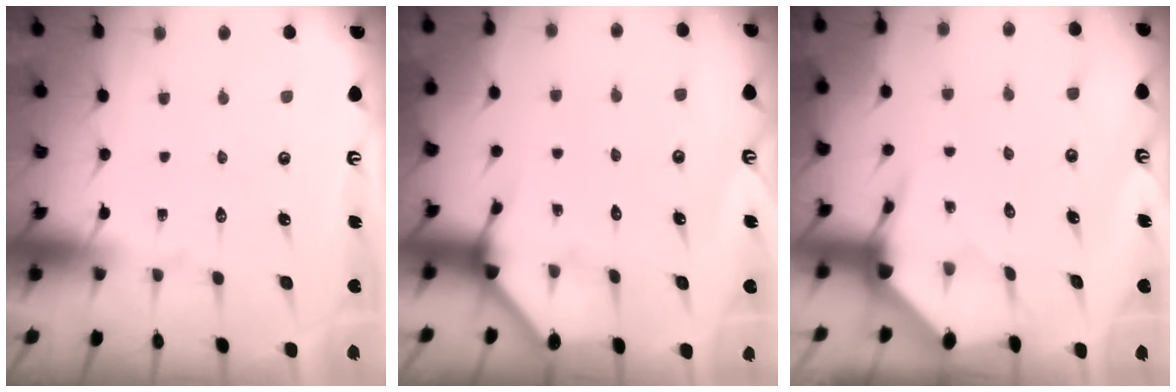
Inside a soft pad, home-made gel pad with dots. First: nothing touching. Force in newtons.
{"total": 2.5, "press": 2.5, "slide": 0.2}
{"total": 3.5, "press": 3.5, "slide": 0.4}